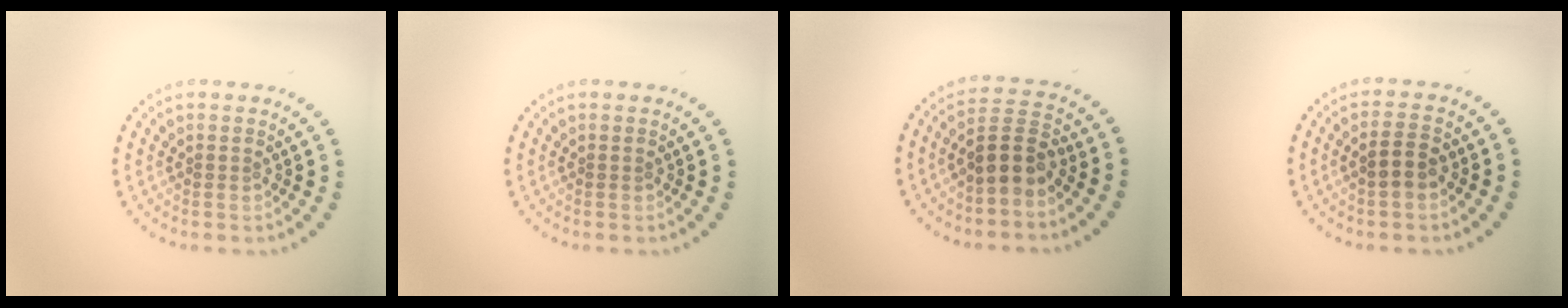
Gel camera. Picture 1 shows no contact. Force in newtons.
{"total": 0.0}
{"total": 3.6, "press": 3.2, "slide": 1.6}
{"total": 1.8, "press": 1.7, "slide": 0.5}